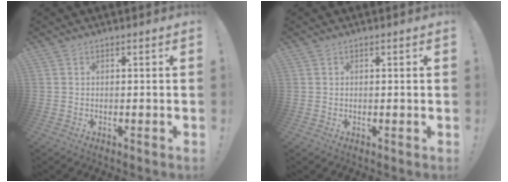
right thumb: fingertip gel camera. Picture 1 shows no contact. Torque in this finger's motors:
{"motor_torque": [2.77, 2.24, 0.23, -0.44, 0.43]}